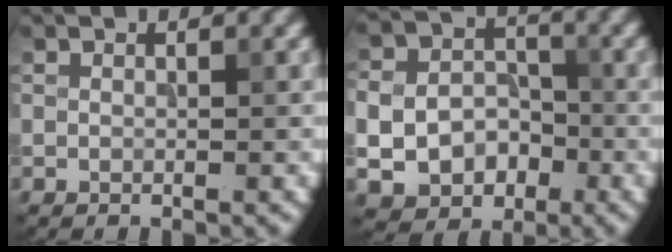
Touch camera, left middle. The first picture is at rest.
{"total": 6.9, "force": [-1.9, 5.6, 3.6], "torque": [-0.054, -0.014, -0.044]}